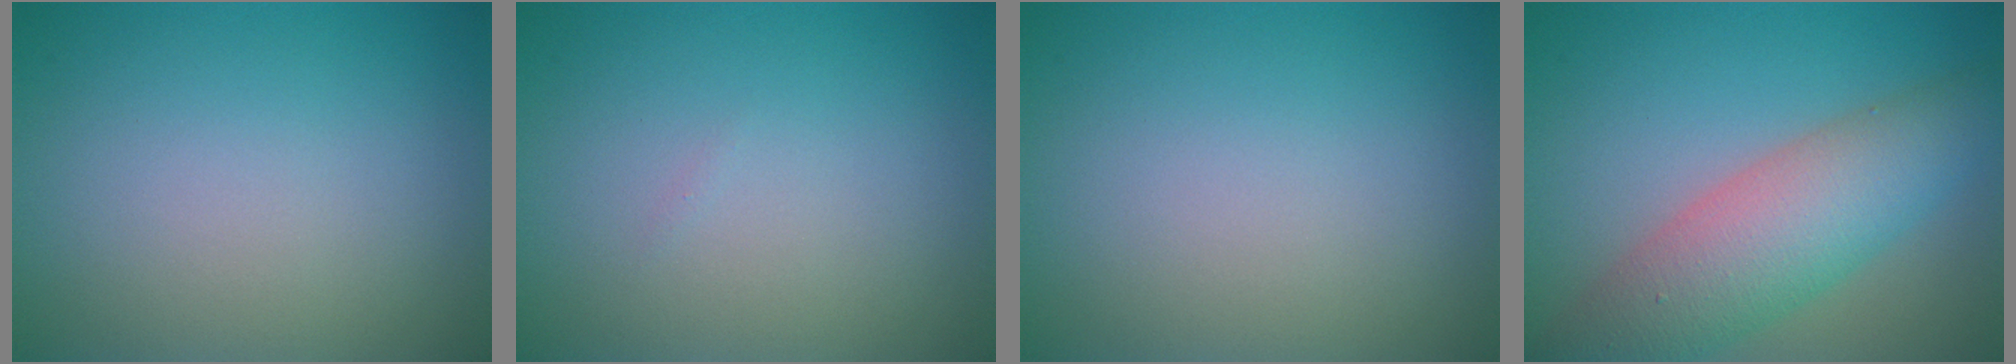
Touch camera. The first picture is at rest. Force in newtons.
{"total": 0.0}
{"total": 0.0}
{"total": 7.3, "press": 7.3, "slide": 0.3}